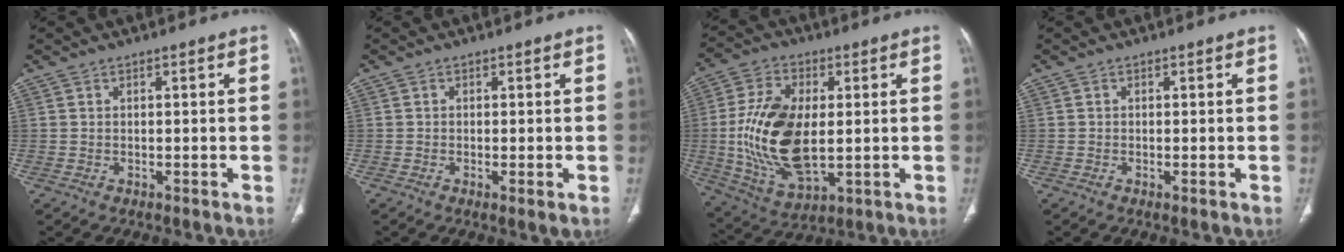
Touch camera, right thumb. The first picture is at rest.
{"total": 1.7, "force": [-0.4, 0.3, 1.6], "torque": [-0.038, -0.008, -0.009]}
{"total": 18.0, "force": [0.1, 9.7, 15.2], "torque": [-0.300, -0.009, 0.012]}
{"total": 0.7, "force": [-0.2, 0.2, 0.6], "torque": [-0.013, -0.002, -0.004]}